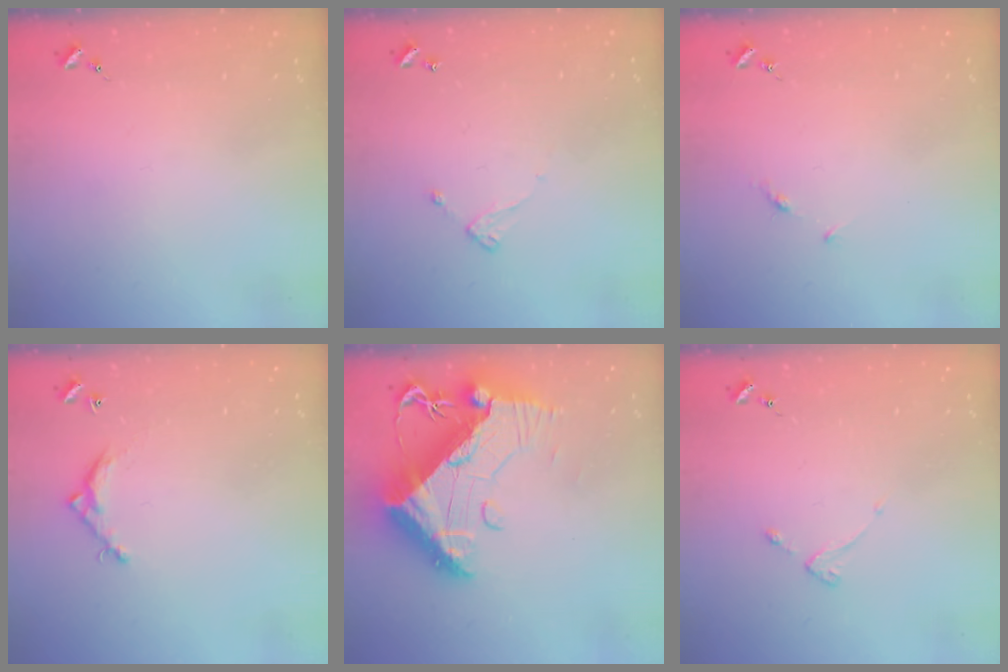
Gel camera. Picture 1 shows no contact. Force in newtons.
{"total": 5.8, "press": 5.8, "slide": 0.5}
{"total": 3.9, "press": 3.8, "slide": 0.5}
{"total": 5.5, "press": 5.5, "slide": 0.3}
{"total": 19.4, "press": 19.3, "slide": 2.1}
{"total": 2.7, "press": 2.6, "slide": 0.5}